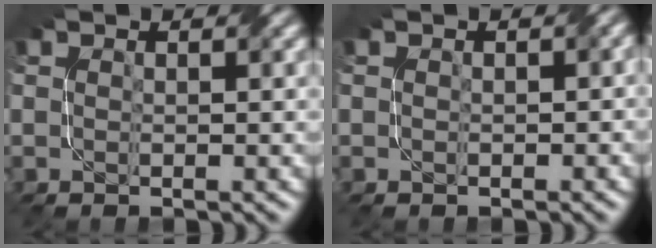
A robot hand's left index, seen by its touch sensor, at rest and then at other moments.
{"total": 0.6, "force": [-0.1, 0.4, 0.5], "torque": [-0.008, 0.001, 0.000]}